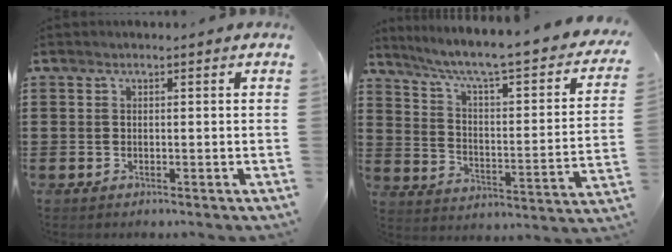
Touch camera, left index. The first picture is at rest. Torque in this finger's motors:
{"motor_torque": [2.14, 0.00, 0.85, 0.20]}